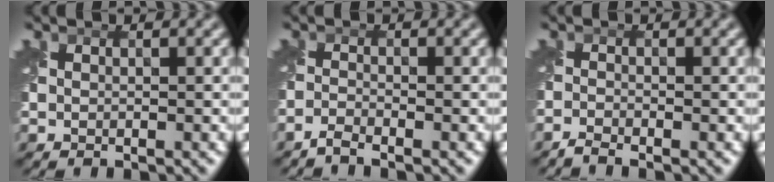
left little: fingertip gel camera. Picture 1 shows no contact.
{"total": 1.4, "force": [-1.3, 0.0, 0.5], "torque": [-0.012, -0.006, -0.038]}
{"total": 1.4, "force": [-1.3, 0.0, 0.4], "torque": [-0.010, -0.008, -0.037]}